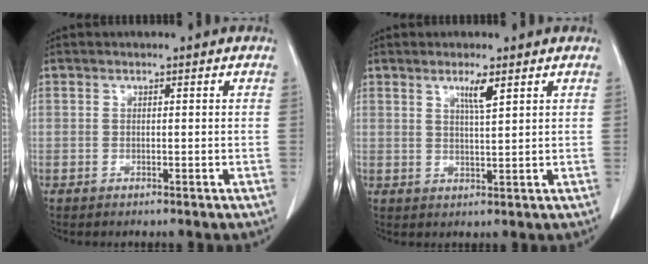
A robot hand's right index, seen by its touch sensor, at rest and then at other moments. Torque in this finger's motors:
{"motor_torque": [0.17, 0.16, 0.04, 0.03]}